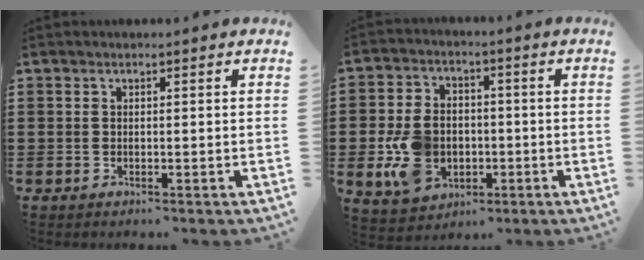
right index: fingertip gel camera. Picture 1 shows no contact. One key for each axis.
{"total": 9.3, "fx": -1.9, "fy": 6.8, "fz": 6.0, "tx": -0.159, "ty": 0.009, "tz": -0.038}